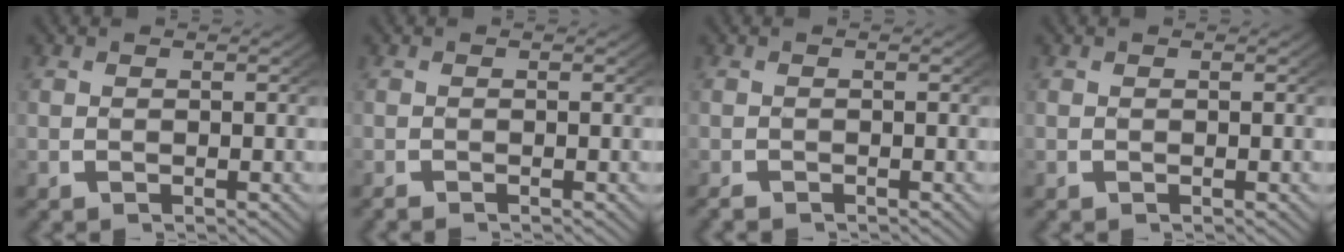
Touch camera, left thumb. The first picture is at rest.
{"total": 0.5, "force": [-0.5, 0.1, 0.0], "torque": [0.004, -0.004, -0.012]}
{"total": 0.8, "force": [-0.8, 0.3, 0.1], "torque": [-0.001, -0.007, -0.015]}
{"total": 0.0}